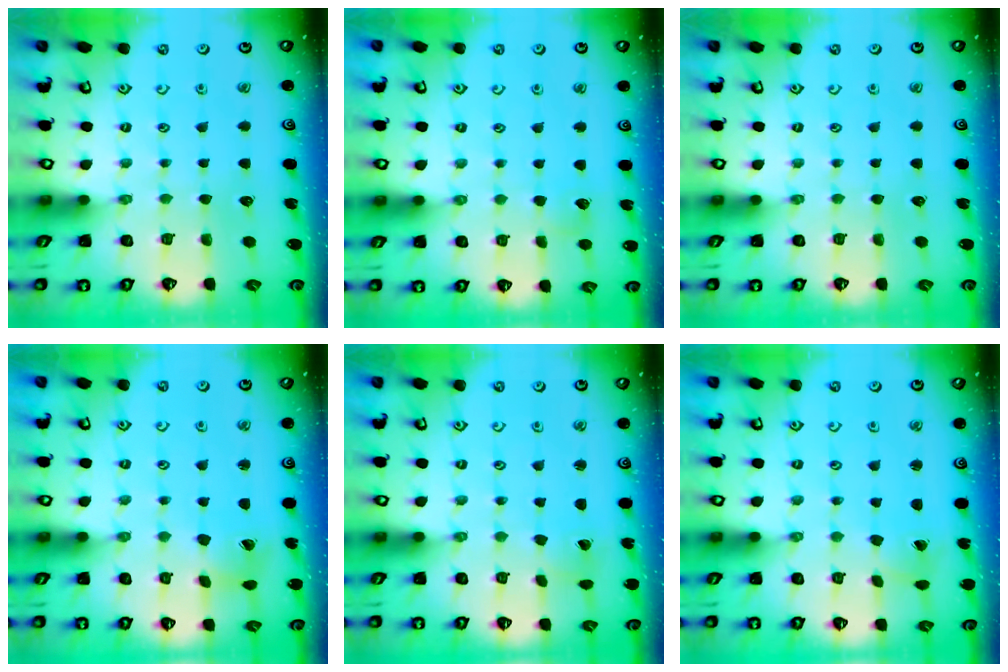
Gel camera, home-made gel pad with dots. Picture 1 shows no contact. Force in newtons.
{"total": 4.9, "press": 4.8, "slide": 0.5}
{"total": 0.0}
{"total": 3.2, "press": 3.2, "slide": 0.4}
{"total": 1.7, "press": 1.7, "slide": 0.0}
{"total": 1.2, "press": 1.2, "slide": 0.1}